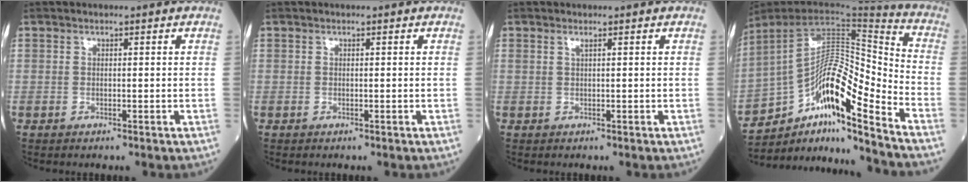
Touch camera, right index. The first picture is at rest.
{"total": 0.0}
{"total": 0.5, "force": [0.4, -0.1, 0.3], "torque": [-0.014, 0.004, 0.014]}
{"total": 17.7, "force": [-11.9, 1.8, 13.0], "torque": [-0.216, 0.031, -0.204]}